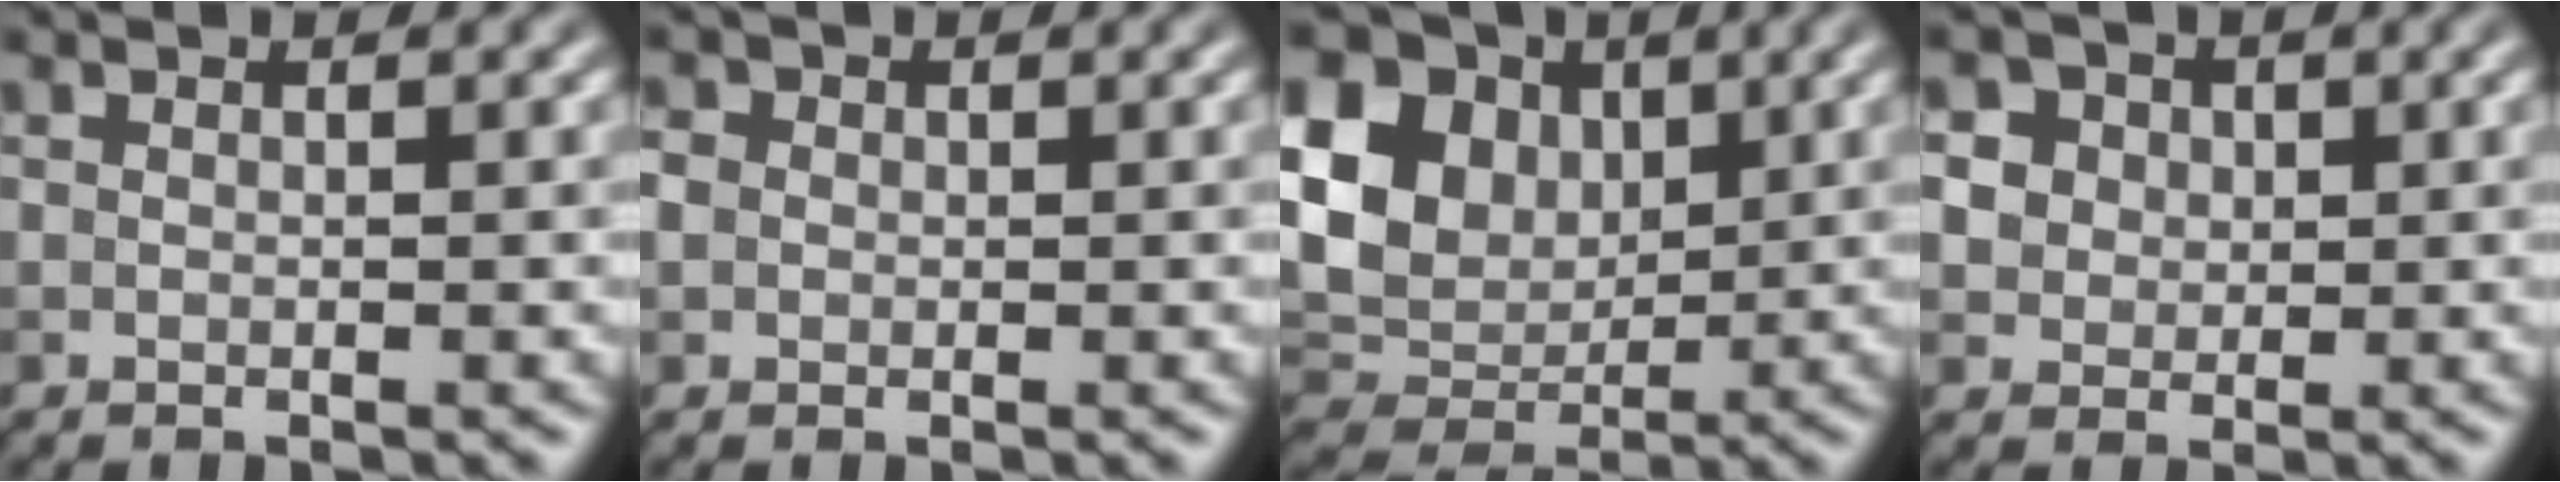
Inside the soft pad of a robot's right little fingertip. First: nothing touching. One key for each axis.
{"total": 1.2, "fx": -0.1, "fy": 1.1, "fz": 0.4, "tx": -0.005, "ty": 0.002, "tz": -0.009}
{"total": 13.2, "fx": 3.4, "fy": 10.3, "fz": 7.5, "tx": -0.179, "ty": 0.027, "tz": 0.054}
{"total": 6.4, "fx": 2.7, "fy": 5.2, "fz": 2.5, "tx": -0.047, "ty": 0.021, "tz": 0.038}